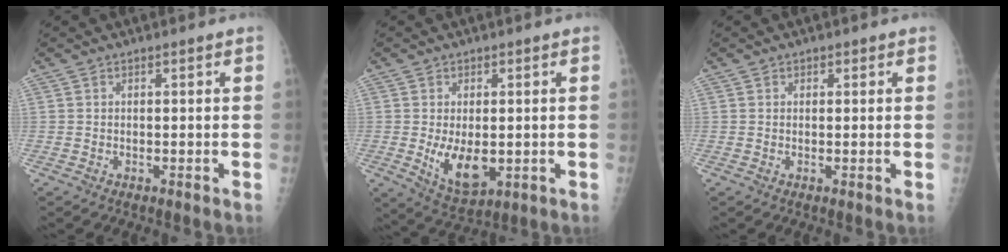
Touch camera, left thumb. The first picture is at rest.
{"total": 8.2, "force": [-1.0, 4.6, 6.7], "torque": [-0.099, -0.018, -0.002]}
{"total": 0.6, "force": [0.3, 0.5, 0.1], "torque": [0.005, 0.000, 0.003]}